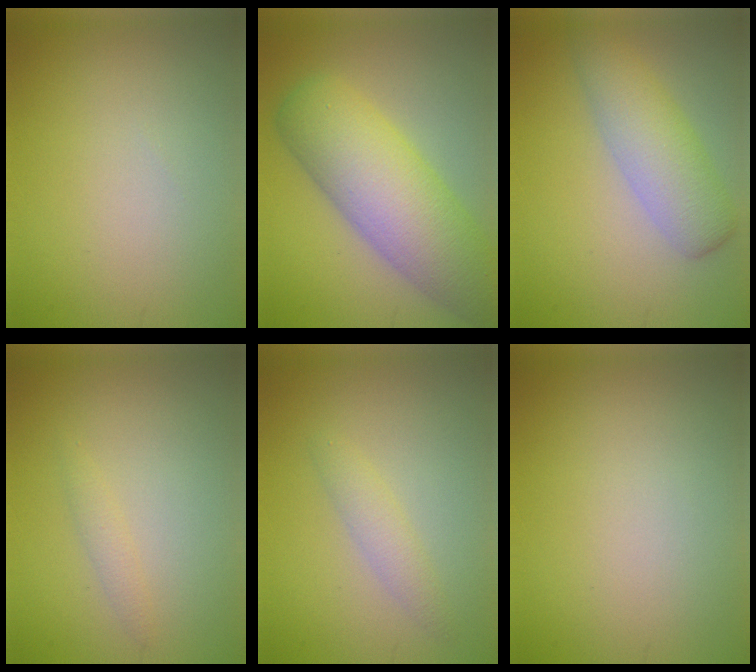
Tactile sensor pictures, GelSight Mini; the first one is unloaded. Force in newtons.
{"total": 9.5, "press": 9.5, "slide": 0.5}
{"total": 4.6, "press": 4.6, "slide": 0.1}
{"total": 1.0, "press": 1.0, "slide": 0.1}
{"total": 1.7, "press": 1.7, "slide": 0.1}
{"total": 0.0}